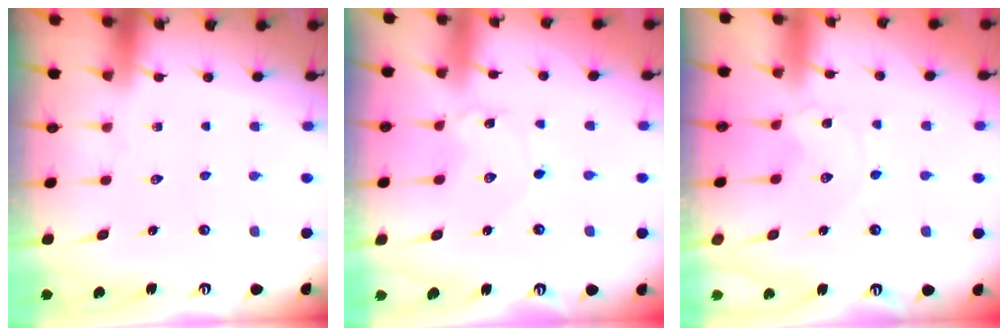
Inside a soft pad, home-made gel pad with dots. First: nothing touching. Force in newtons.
{"total": 1.6, "press": 1.6, "slide": 0.1}
{"total": 0.7, "press": 0.7, "slide": 0.2}